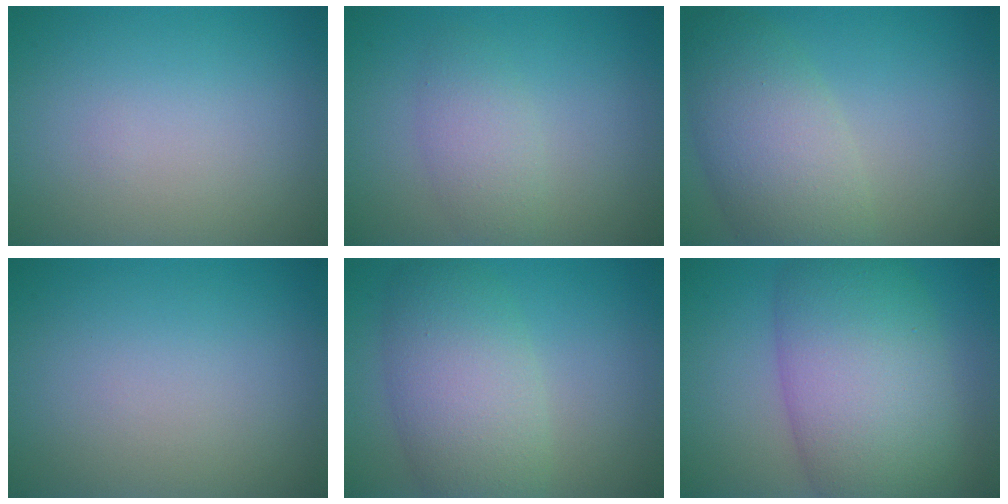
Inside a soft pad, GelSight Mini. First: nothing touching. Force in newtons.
{"total": 2.5, "press": 2.5, "slide": 0.1}
{"total": 6.3, "press": 6.3, "slide": 0.1}
{"total": 0.0}
{"total": 6.6, "press": 6.6, "slide": 0.5}
{"total": 11.1, "press": 11.1, "slide": 0.3}